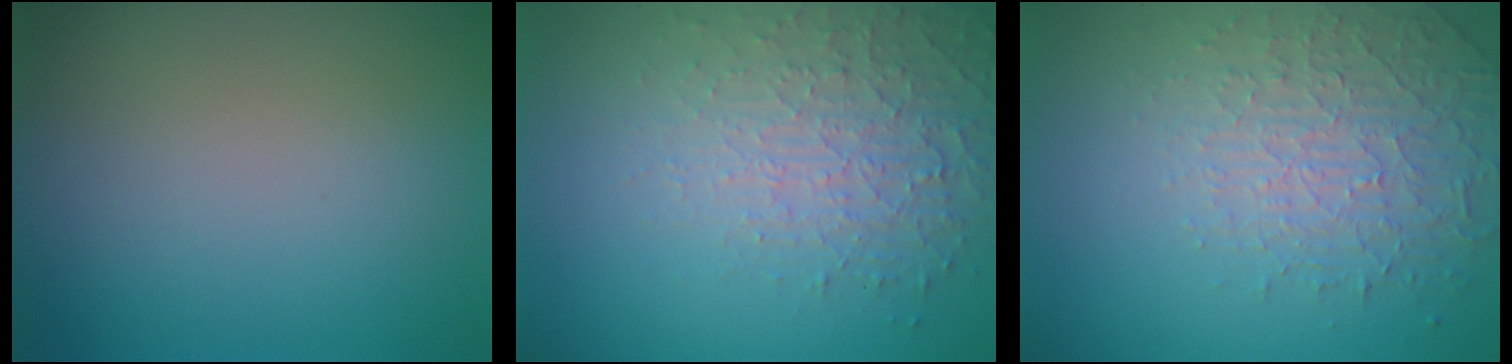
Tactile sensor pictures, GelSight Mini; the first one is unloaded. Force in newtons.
{"total": 5.2, "press": 3.3, "slide": 3.9}
{"total": 4.6, "press": 3.1, "slide": 3.3}